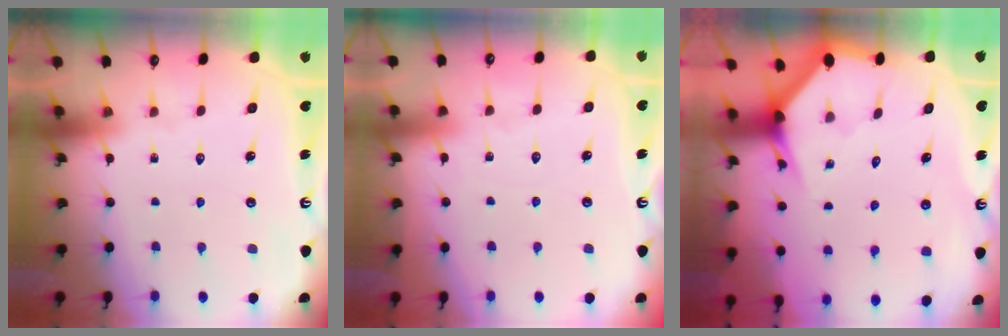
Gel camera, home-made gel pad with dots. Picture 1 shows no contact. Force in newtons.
{"total": 2.2, "press": 2.2, "slide": 0.3}
{"total": 2.9, "press": 2.9, "slide": 0.2}